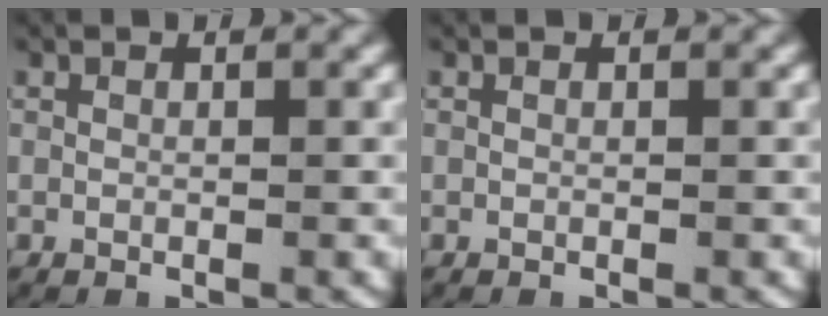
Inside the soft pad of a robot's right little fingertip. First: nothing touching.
{"total": 0.0}